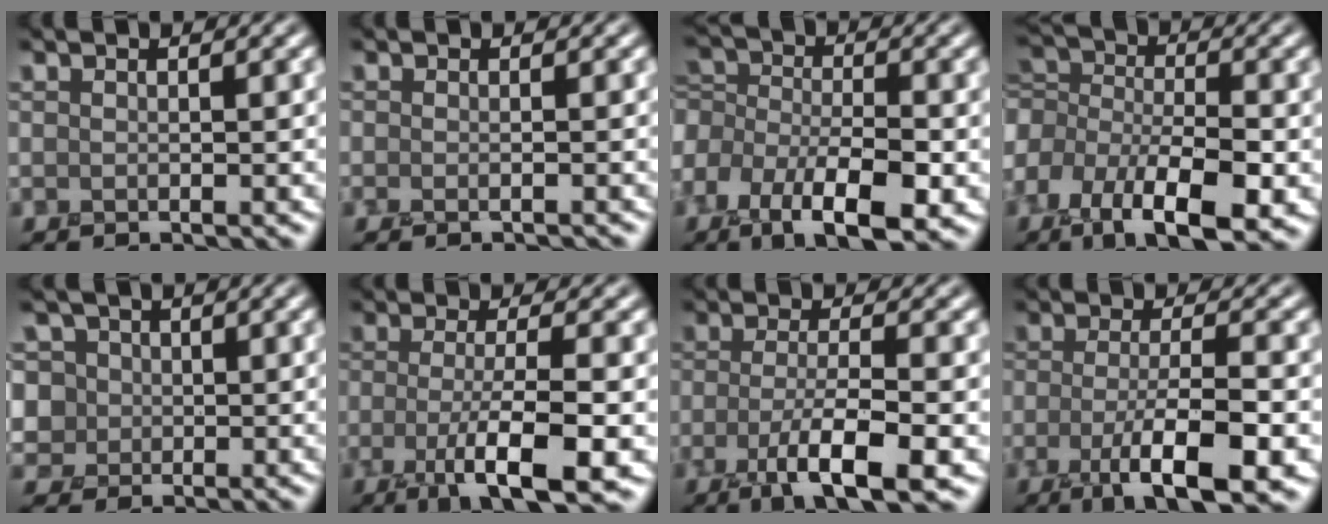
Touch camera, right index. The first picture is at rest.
{"total": 0.7, "force": [-0.6, 0.1, 0.4], "torque": [0.004, -0.002, -0.017]}
{"total": 7.7, "force": [-2.8, 4.0, 5.9], "torque": [-0.098, 0.010, -0.061]}
{"total": 9.0, "force": [-3.7, 4.9, 6.6], "torque": [-0.115, 0.009, -0.077]}
{"total": 7.8, "force": [4.0, 6.2, 2.6], "torque": [-0.043, 0.038, 0.032]}
{"total": 6.2, "force": [-2.1, 1.2, 5.7], "torque": [-0.093, 0.001, -0.042]}
{"total": 5.3, "force": [-2.0, 1.3, 4.7], "torque": [-0.082, 0.002, -0.040]}
{"total": 6.7, "force": [-2.6, 1.7, 5.9], "torque": [-0.100, 0.004, -0.048]}